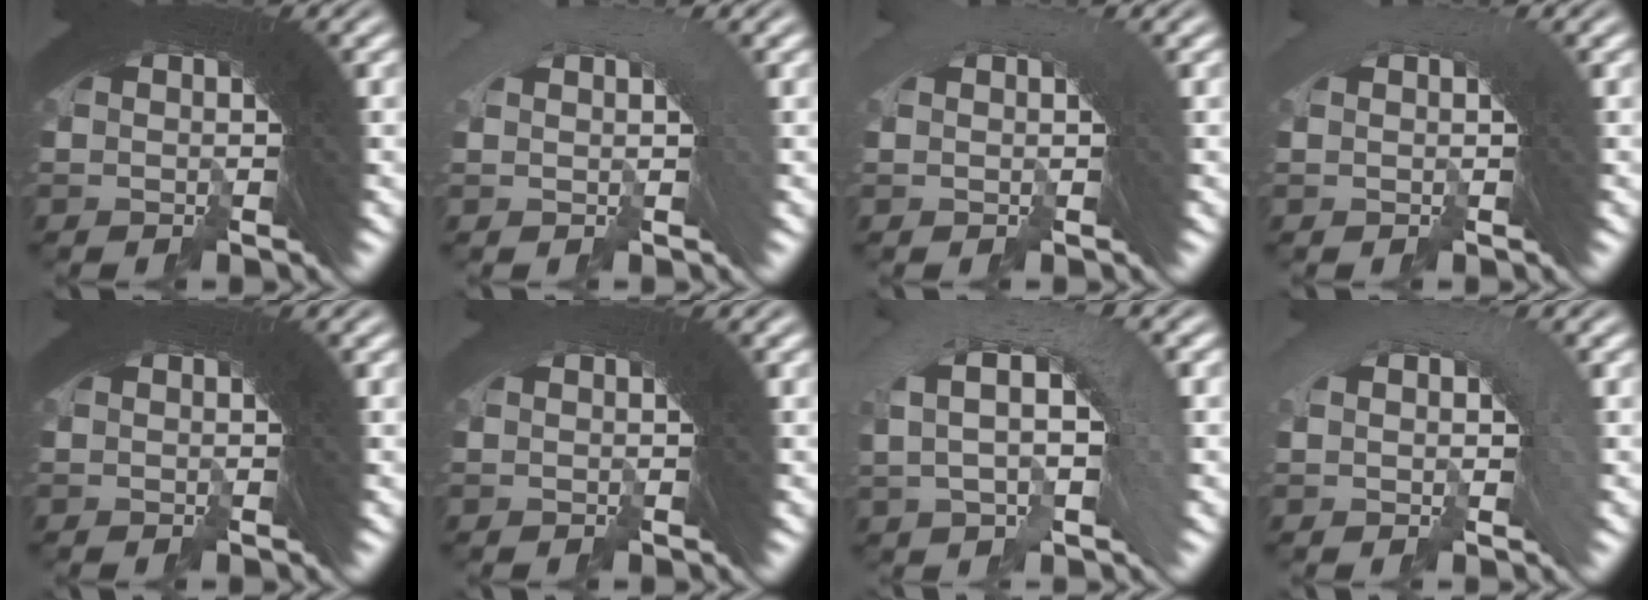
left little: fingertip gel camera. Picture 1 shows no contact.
{"total": 3.1, "force": [-2.6, 0.8, -1.4], "torque": [0.022, -0.002, -0.042]}
{"total": 3.6, "force": [-2.8, 0.0, -2.3], "torque": [0.030, -0.005, -0.043]}
{"total": 3.8, "force": [-2.9, -0.2, -2.5], "torque": [0.033, -0.005, -0.044]}
{"total": 0.0}
{"total": 2.1, "force": [-1.3, -0.5, -1.5], "torque": [0.014, -0.009, -0.016]}
{"total": 4.3, "force": [-2.8, 3.2, 1.2], "torque": [-0.014, 0.021, -0.058]}
{"total": 3.5, "force": [-3.1, 1.0, -1.2], "torque": [0.016, -0.009, -0.046]}